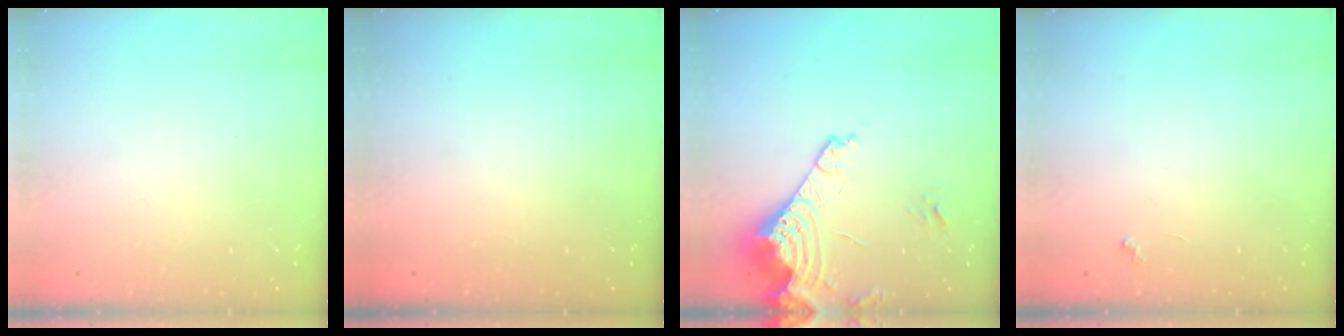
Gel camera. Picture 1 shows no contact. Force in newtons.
{"total": 0.6, "press": 0.6, "slide": 0.2}
{"total": 16.4, "press": 16.3, "slide": 1.9}
{"total": 2.3, "press": 2.3, "slide": 0.4}